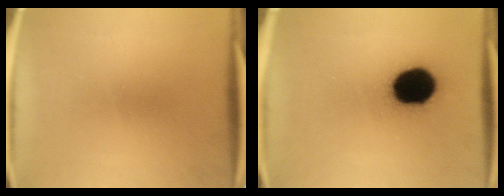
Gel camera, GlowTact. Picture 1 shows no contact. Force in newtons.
{"total": 17.5}